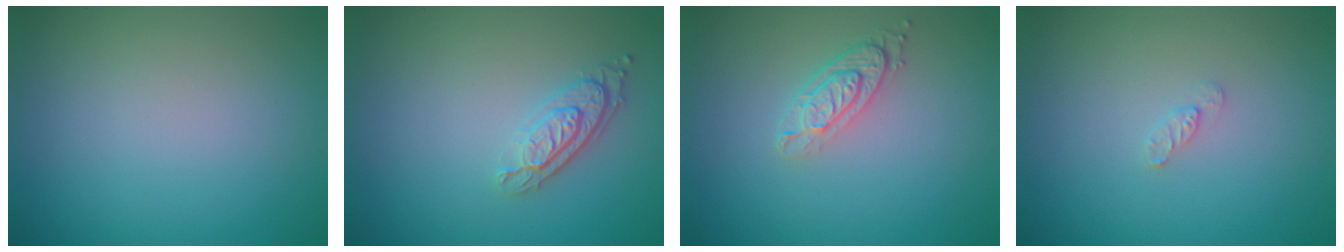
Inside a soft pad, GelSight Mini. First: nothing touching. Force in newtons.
{"total": 2.4, "press": 1.9, "slide": 1.4}
{"total": 2.8, "press": 2.2, "slide": 1.7}
{"total": 0.9, "press": 0.8, "slide": 0.2}